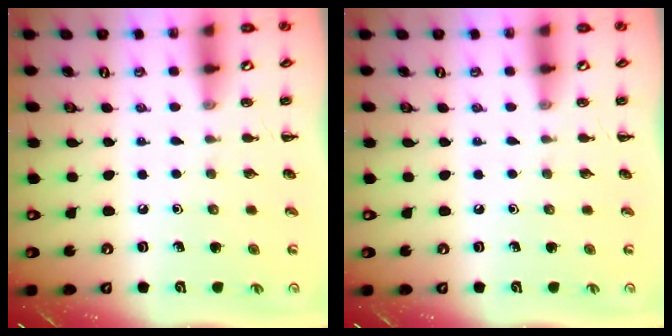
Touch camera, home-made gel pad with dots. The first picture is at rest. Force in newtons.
{"total": 0.0}